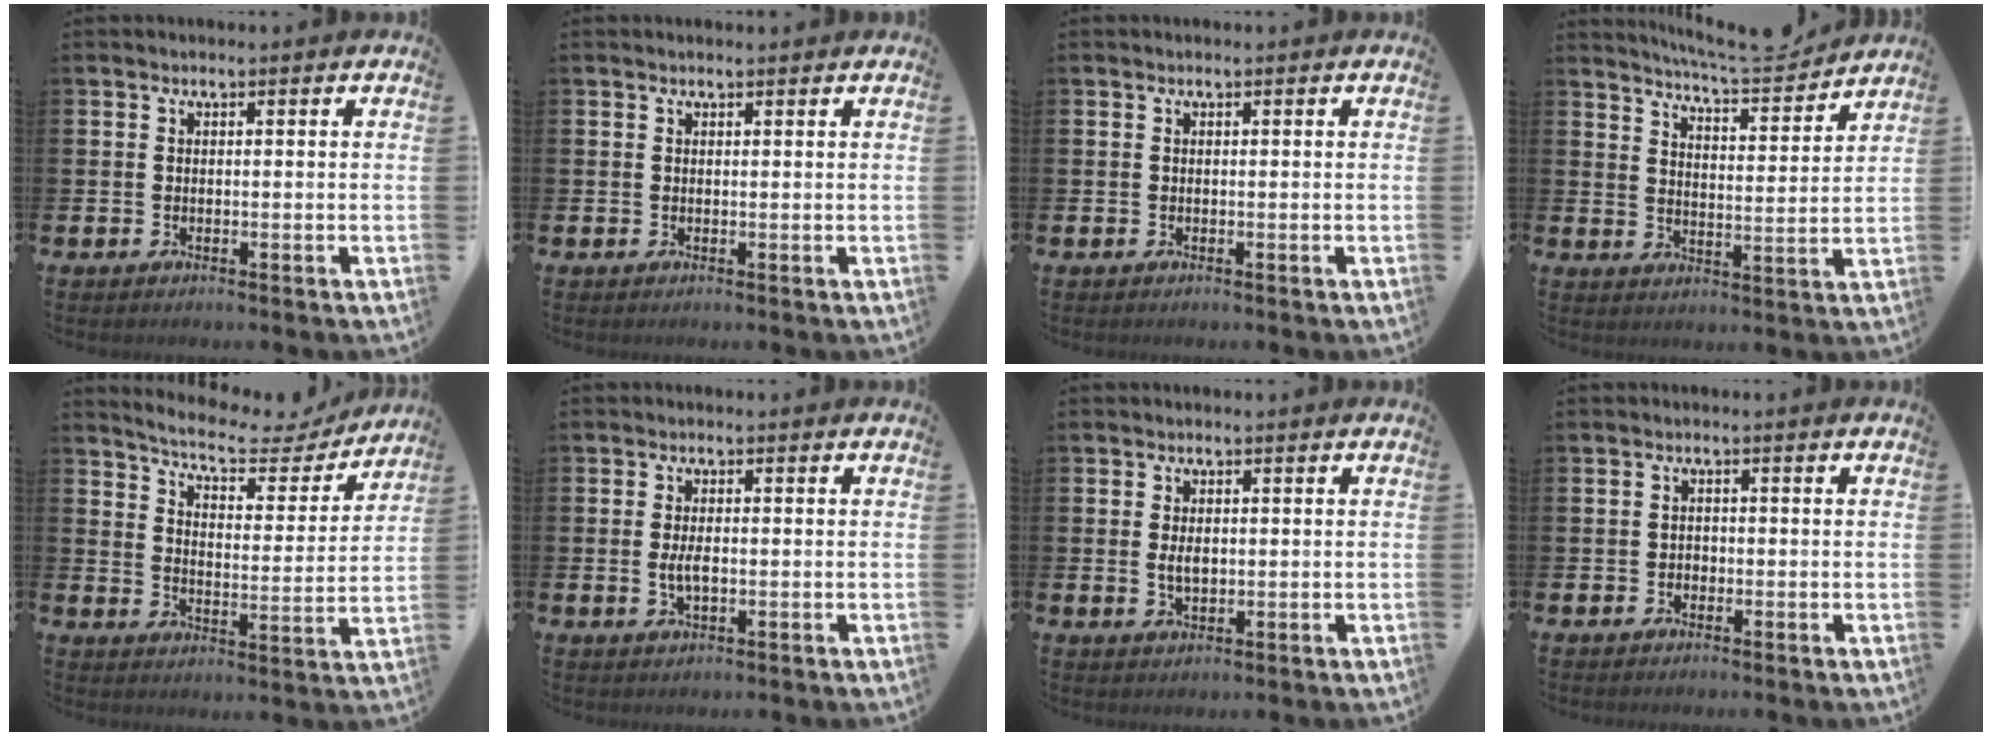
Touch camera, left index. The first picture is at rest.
{"total": 0.6, "force": [0.5, 0.0, 0.2], "torque": [-0.003, 0.001, 0.010]}
{"total": 0.0}
{"total": 6.8, "force": [6.6, 0.3, 1.5], "torque": [-0.038, -0.044, 0.115]}
{"total": 6.5, "force": [6.0, 1.5, 2.1], "torque": [-0.058, -0.046, 0.096]}
{"total": 2.8, "force": [-0.2, 1.3, 2.5], "torque": [-0.044, 0.001, -0.005]}
{"total": 2.2, "force": [0.2, 1.3, 1.8], "torque": [-0.027, 0.001, 0.000]}
{"total": 1.1, "force": [-0.6, 0.9, 0.2], "torque": [-0.004, 0.002, -0.013]}